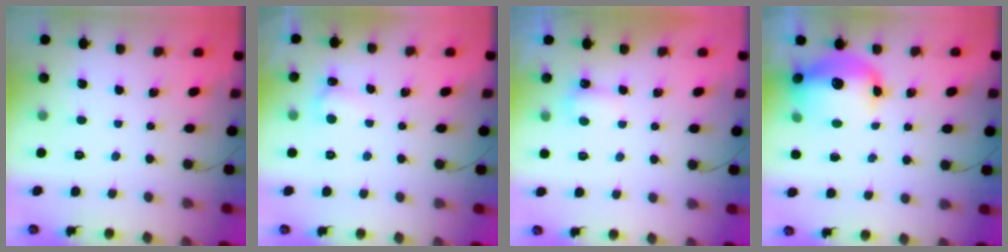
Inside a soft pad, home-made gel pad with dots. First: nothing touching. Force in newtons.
{"total": 5.7, "press": 5.5, "slide": 1.7}
{"total": 2.8, "press": 2.7, "slide": 0.6}
{"total": 13.8, "press": 13.4, "slide": 3.1}